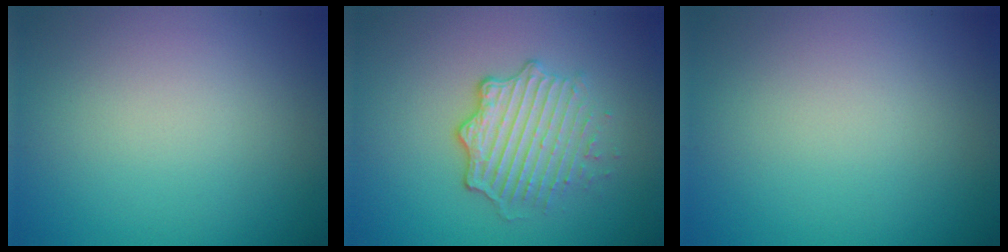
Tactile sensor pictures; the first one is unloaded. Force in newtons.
{"total": 4.7, "press": 3.4, "slide": 3.2}
{"total": 0.0}